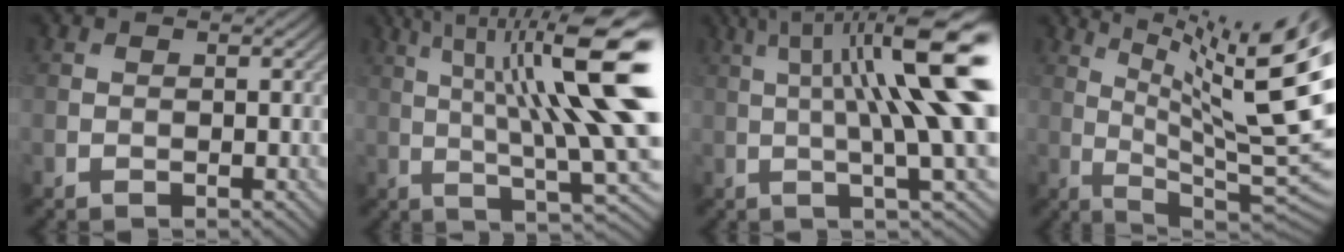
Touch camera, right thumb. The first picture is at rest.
{"total": 17.5, "force": [4.7, 4.1, 16.3], "torque": [-0.254, 0.021, 0.084]}
{"total": 14.8, "force": [2.8, 2.5, 14.3], "torque": [-0.219, 0.006, 0.063]}
{"total": 17.4, "force": [7.1, 3.4, 15.6], "torque": [-0.220, 0.002, 0.124]}